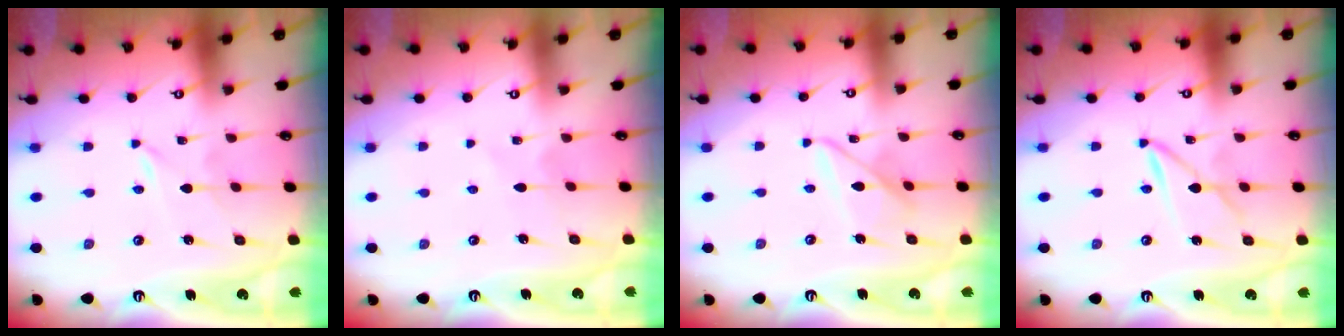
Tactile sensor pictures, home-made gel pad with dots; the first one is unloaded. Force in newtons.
{"total": 4.2, "press": 4.1, "slide": 0.6}
{"total": 9.0, "press": 9.0, "slide": 0.4}
{"total": 2.9, "press": 2.9, "slide": 0.3}